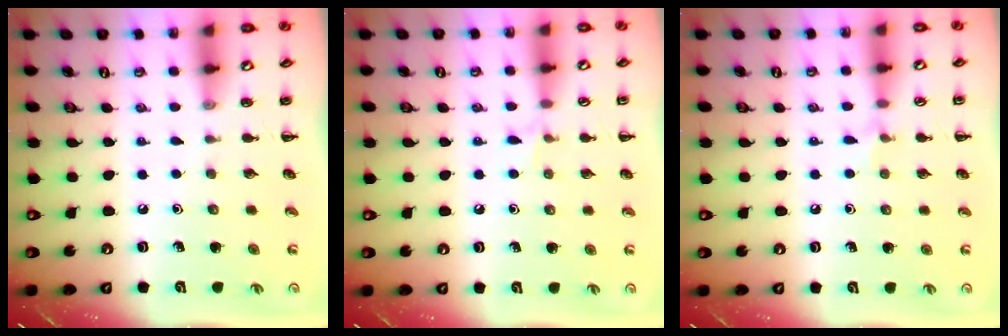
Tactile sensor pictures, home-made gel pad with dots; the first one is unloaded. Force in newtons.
{"total": 4.6, "press": 4.3, "slide": 1.7}
{"total": 5.0, "press": 4.7, "slide": 1.8}